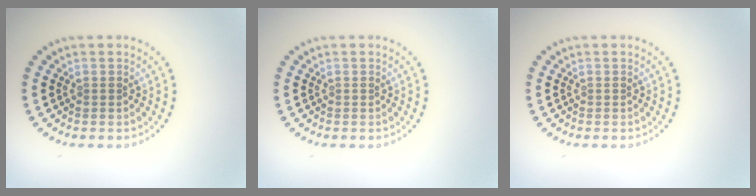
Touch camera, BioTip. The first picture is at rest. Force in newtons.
{"total": 0.0}
{"total": 0.0}